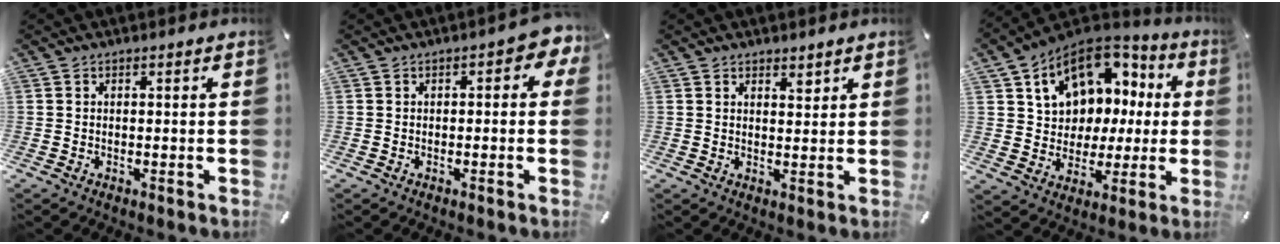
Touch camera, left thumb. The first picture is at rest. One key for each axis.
{"total": 3.6, "fx": 0.1, "fy": 1.9, "fz": 3.1, "tx": -0.041, "ty": 0.005, "tz": -0.003}
{"total": 2.2, "fx": 1.9, "fy": 1.0, "fz": 0.5, "tx": 0.004, "ty": -0.013, "tz": 0.032}
{"total": 14.3, "fx": 6.3, "fy": 11.2, "fz": 6.2, "tx": -0.111, "ty": -0.036, "tz": 0.120}